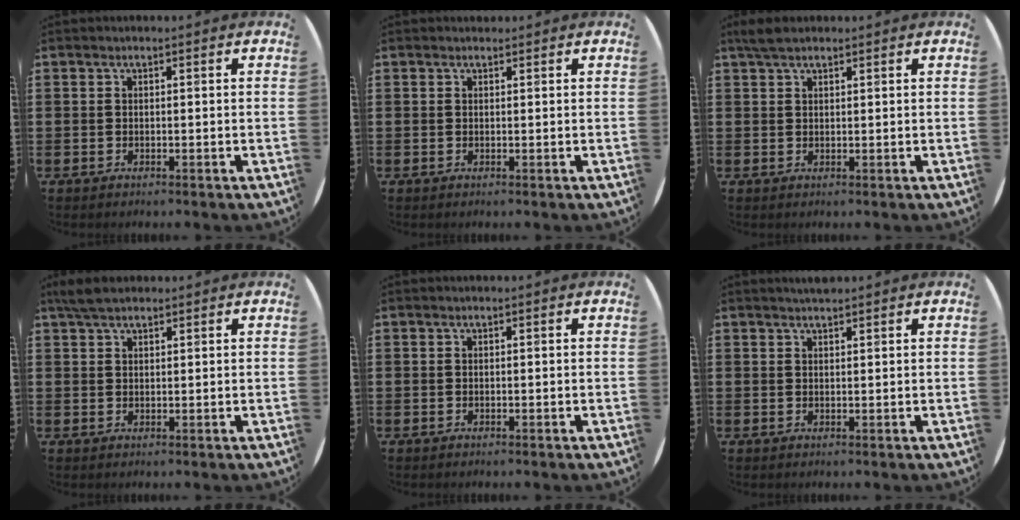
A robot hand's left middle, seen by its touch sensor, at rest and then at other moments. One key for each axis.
{"total": 0.0}
{"total": 2.6, "fx": 2.0, "fy": 0.9, "fz": 1.3, "tx": -0.029, "ty": 0.007, "tz": 0.038}
{"total": 3.5, "fx": 2.8, "fy": 1.2, "fz": 1.7, "tx": -0.039, "ty": 0.008, "tz": 0.053}
{"total": 0.0}
{"total": 1.4, "fx": 1.3, "fy": 0.0, "fz": 0.4, "tx": -0.007, "ty": 0.001, "tz": 0.024}